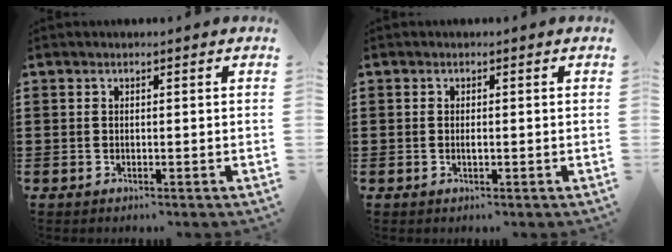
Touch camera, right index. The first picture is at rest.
{"total": 0.8, "force": [-0.1, 0.2, 0.8], "torque": [-0.016, -0.004, -0.001]}